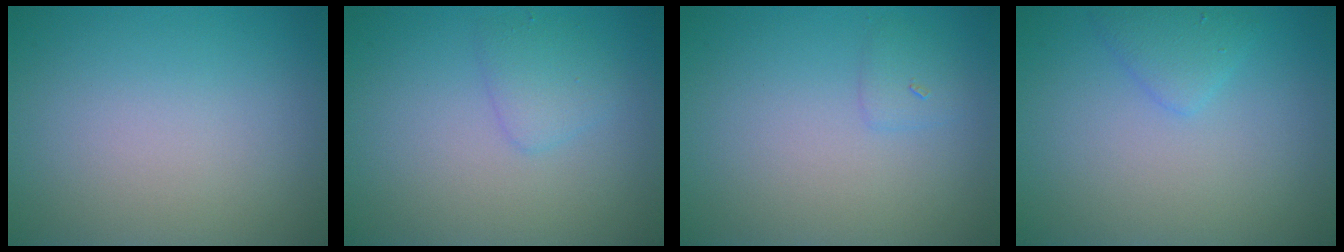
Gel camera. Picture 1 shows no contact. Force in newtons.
{"total": 1.7, "press": 1.7, "slide": 0.2}
{"total": 0.5, "press": 0.5, "slide": 0.0}
{"total": 1.7, "press": 1.7, "slide": 0.1}